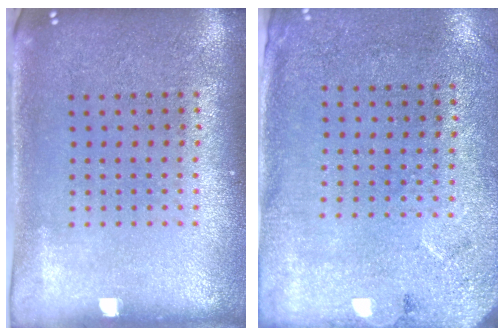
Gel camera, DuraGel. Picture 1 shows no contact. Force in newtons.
{"total": 2.7, "press": 2.2, "slide": 1.6}